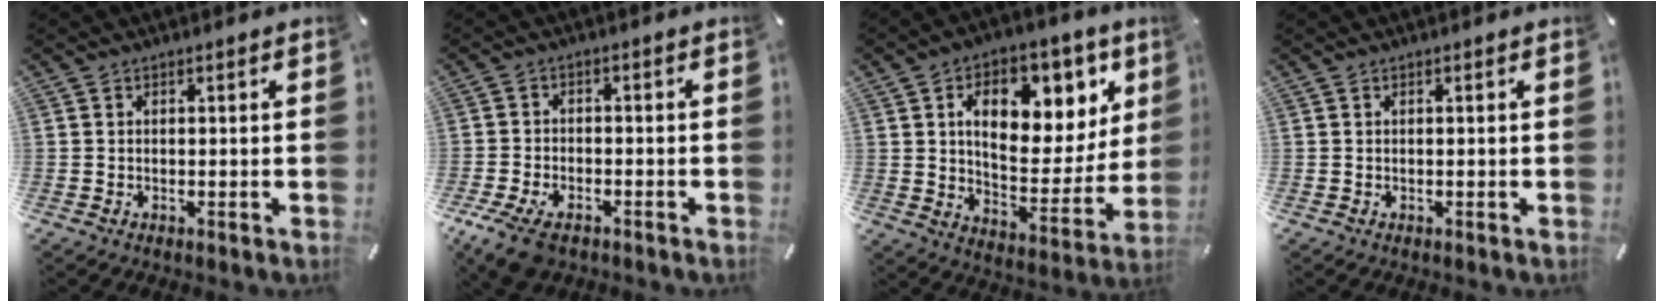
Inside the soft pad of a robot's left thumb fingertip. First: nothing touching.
{"total": 6.5, "force": [-3.9, 3.7, 3.5], "torque": [-0.087, 0.009, -0.075]}
{"total": 16.9, "force": [7.4, 10.6, 11.0], "torque": [-0.149, -0.039, 0.123]}
{"total": 0.0}